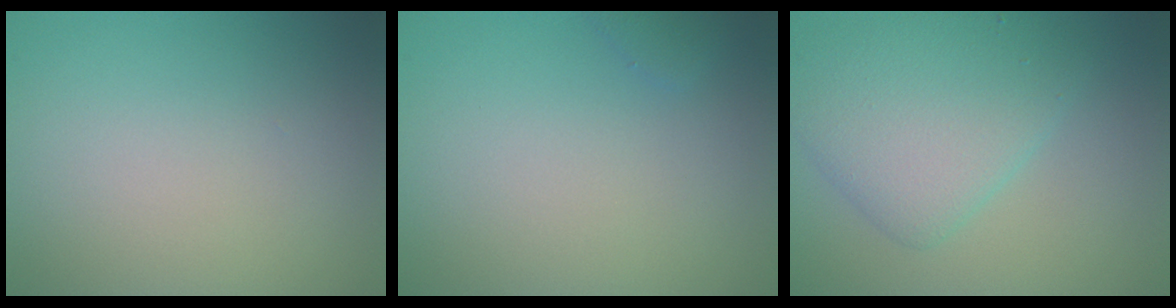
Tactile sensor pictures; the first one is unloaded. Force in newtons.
{"total": 0.7, "press": 0.7, "slide": 0.0}
{"total": 5.4, "press": 5.4, "slide": 0.2}